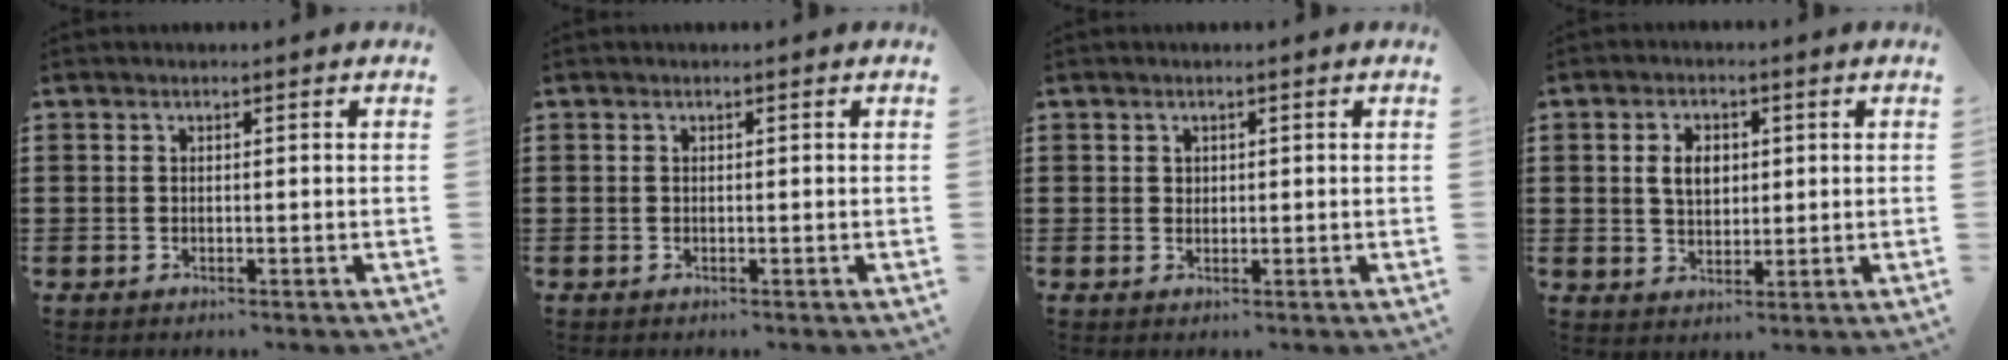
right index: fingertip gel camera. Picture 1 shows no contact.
{"total": 0.0}
{"total": 1.0, "force": [0.6, 0.8, 0.2], "torque": [-0.006, 0.002, 0.012]}
{"total": 4.3, "force": [0.8, 2.9, 3.0], "torque": [-0.059, 0.009, 0.010]}